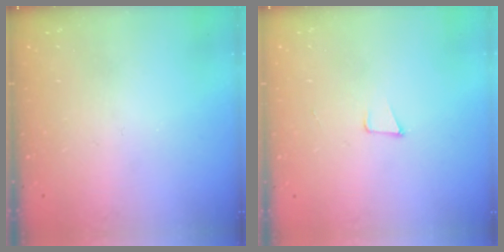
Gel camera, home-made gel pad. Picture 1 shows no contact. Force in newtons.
{"total": 3.9, "press": 2.9, "slide": 2.6}